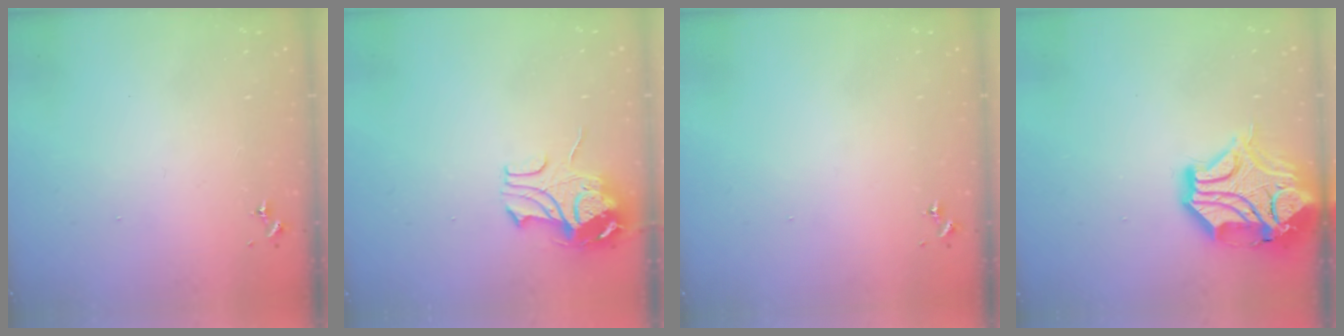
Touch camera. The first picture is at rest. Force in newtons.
{"total": 9.6, "press": 9.6, "slide": 1.1}
{"total": 0.0}
{"total": 17.6, "press": 17.4, "slide": 2.6}